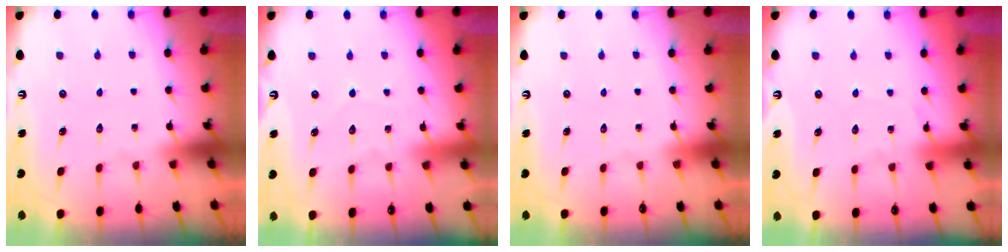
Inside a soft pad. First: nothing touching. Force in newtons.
{"total": 3.5, "press": 3.5, "slide": 0.4}
{"total": 0.0}
{"total": 3.5, "press": 3.4, "slide": 0.5}